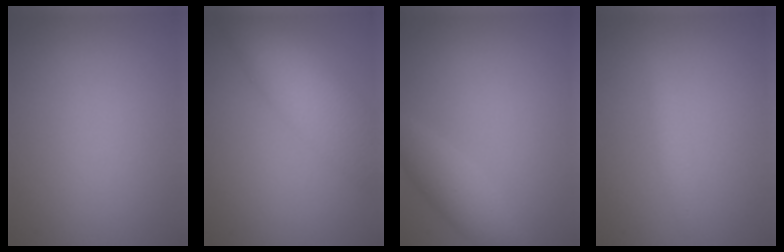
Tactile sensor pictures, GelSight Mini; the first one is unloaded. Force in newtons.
{"total": 7.7, "press": 7.7, "slide": 0.4}
{"total": 3.1, "press": 3.1, "slide": 0.2}
{"total": 1.1, "press": 1.1, "slide": 0.1}